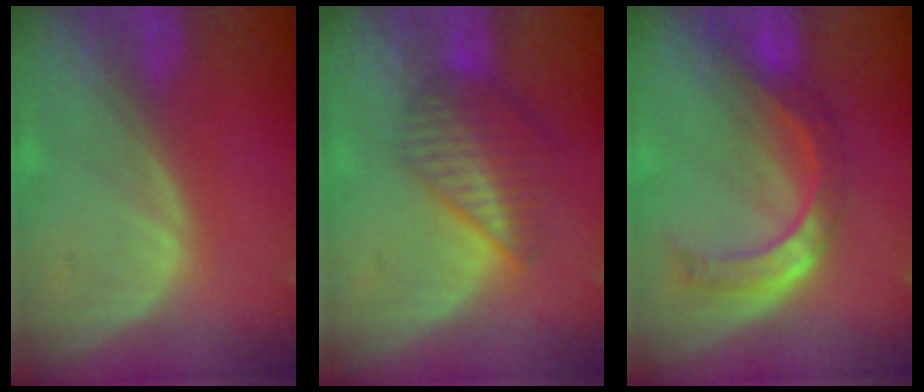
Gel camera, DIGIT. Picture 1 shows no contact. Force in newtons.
{"total": 6.8, "press": 5.9, "slide": 3.4}
{"total": 7.1, "press": 6.8, "slide": 2.0}